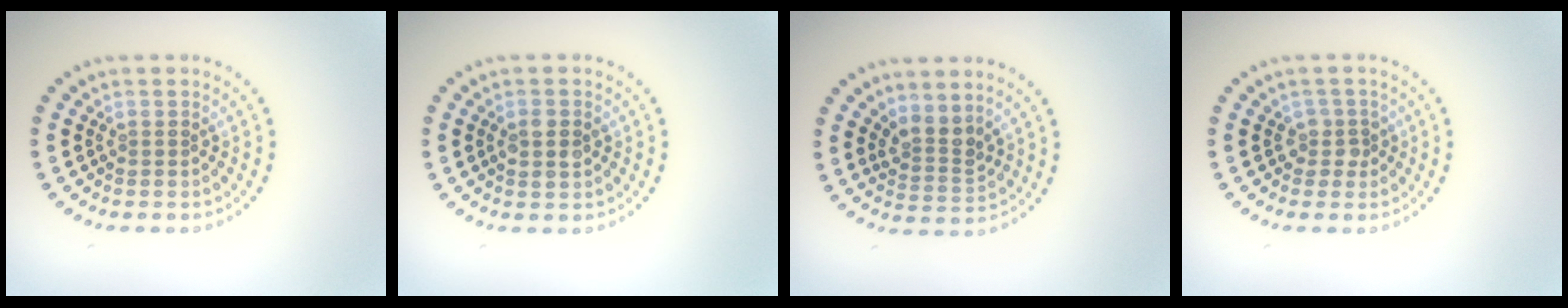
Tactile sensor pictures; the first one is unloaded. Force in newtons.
{"total": 1.8, "press": 1.8, "slide": 0.3}
{"total": 2.6, "press": 1.9, "slide": 1.7}
{"total": 1.5, "press": 1.2, "slide": 0.9}